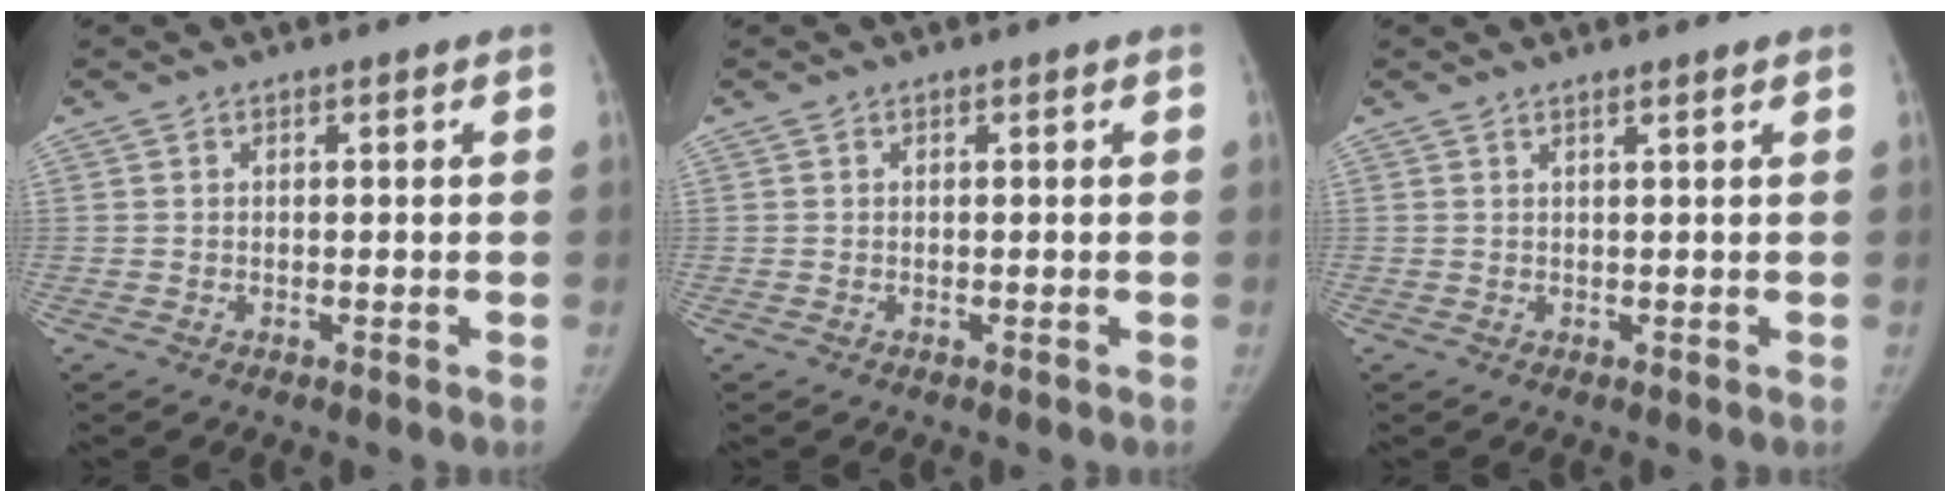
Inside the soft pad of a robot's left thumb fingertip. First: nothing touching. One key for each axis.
{"total": 0.0}
{"total": 0.8, "fx": 0.5, "fy": -0.2, "fz": 0.5, "tx": -0.019, "ty": -0.006, "tz": 0.014}